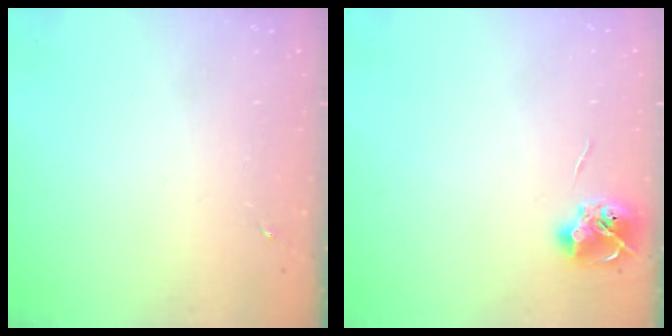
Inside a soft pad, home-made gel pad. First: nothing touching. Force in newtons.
{"total": 7.3, "press": 7.3, "slide": 0.6}